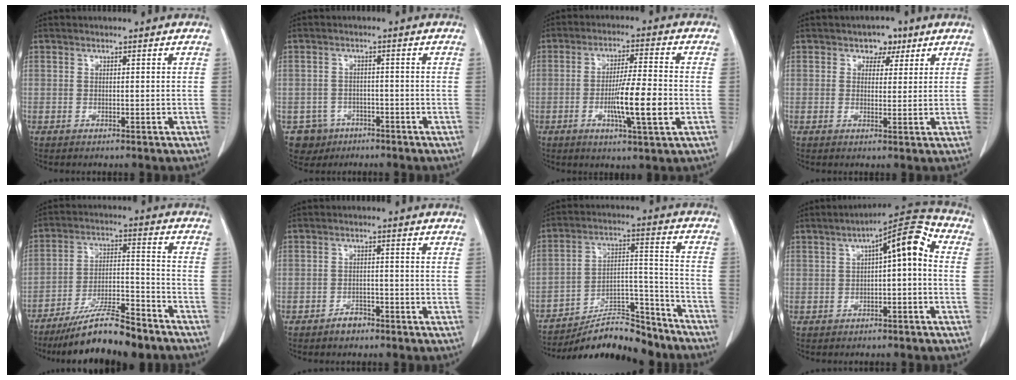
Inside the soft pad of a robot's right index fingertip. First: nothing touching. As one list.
[{"total": 4.8, "force": [-2.8, 3.9, 0.0], "torque": [0.003, 0.009, -0.043]}, {"total": 9.5, "force": [-2.4, 0.4, 9.2], "torque": [-0.156, -0.008, -0.041]}, {"total": 3.4, "force": [1.8, 2.5, 1.3], "torque": [-0.010, 0.005, 0.023]}, {"total": 13.6, "force": [-11.3, 1.8, 7.4], "torque": [-0.123, 0.004, -0.190]}, {"total": 2.3, "force": [-1.8, 1.2, 0.7], "torque": [-0.012, 0.004, -0.027]}, {"total": 17.4, "force": [-16.2, 3.6, 5.2], "torque": [-0.092, 0.034, -0.258]}, {"total": 8.5, "force": [0.7, 1.9, 8.2], "torque": [-0.125, 0.038, 0.006]}]